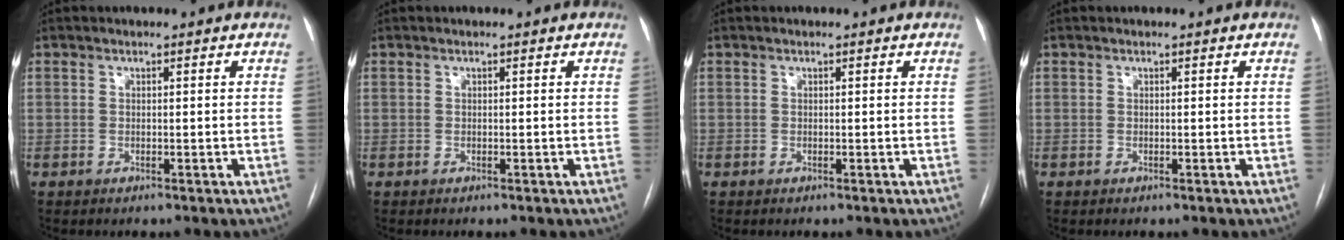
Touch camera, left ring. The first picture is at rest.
{"total": 0.0}
{"total": 0.0}
{"total": 0.0}